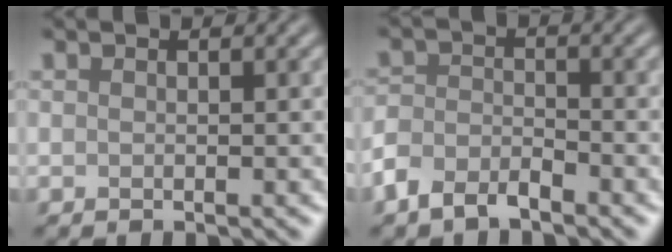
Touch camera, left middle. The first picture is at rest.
{"total": 3.3, "force": [-2.5, 1.6, 1.5], "torque": [-0.032, 0.001, -0.060]}